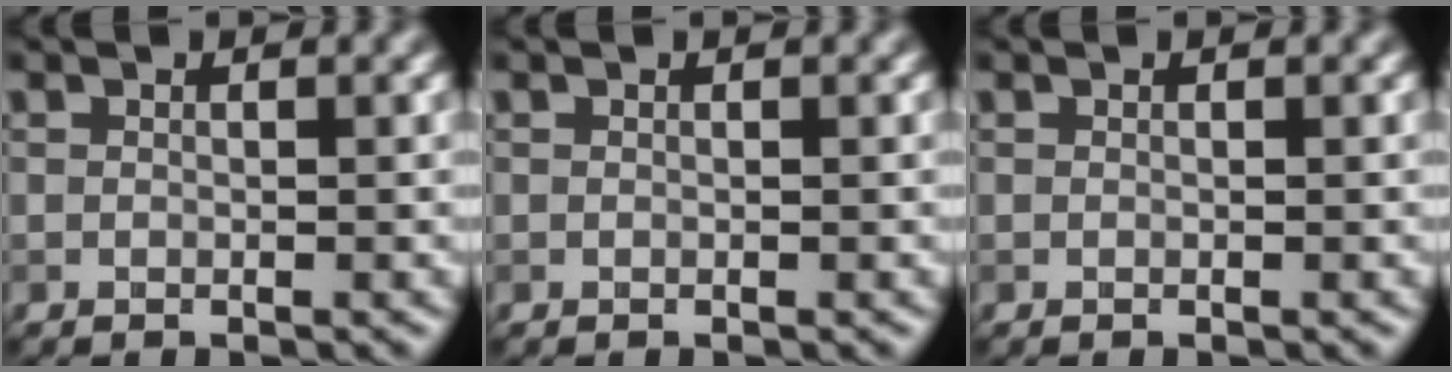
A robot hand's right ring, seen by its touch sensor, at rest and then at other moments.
{"total": 0.0}
{"total": 0.0}